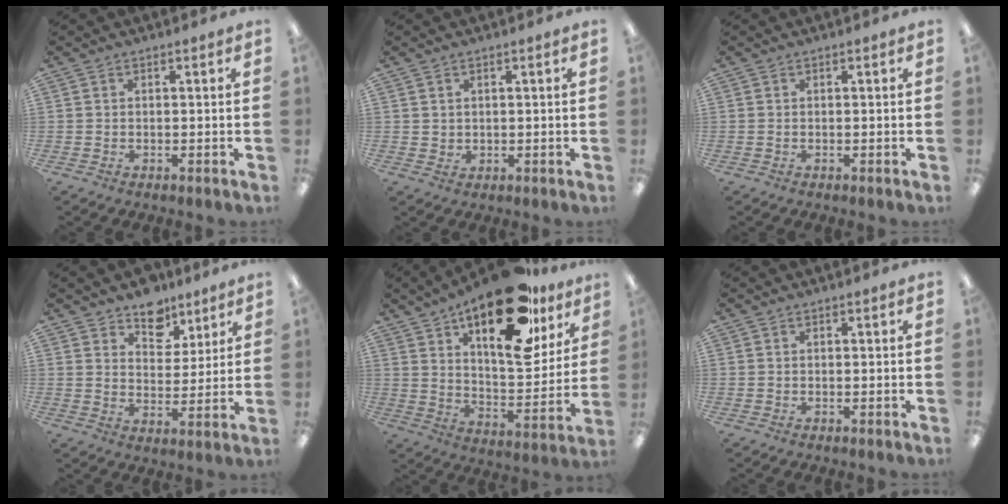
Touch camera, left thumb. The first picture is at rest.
{"total": 1.7, "force": [1.2, 1.3, 0.2], "torque": [-0.005, 0.001, 0.022]}
{"total": 0.0}
{"total": 9.1, "force": [7.2, 5.3, 1.6], "torque": [-0.017, -0.049, 0.132]}
{"total": 25.0, "force": [16.1, 10.1, 16.2], "torque": [-0.233, -0.095, 0.269]}
{"total": 0.0}